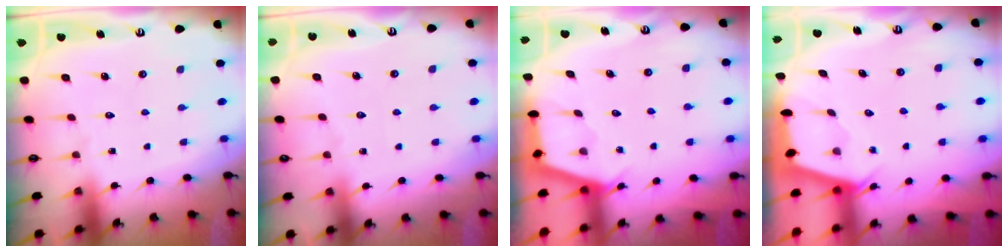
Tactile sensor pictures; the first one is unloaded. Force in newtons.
{"total": 2.4, "press": 2.4, "slide": 0.4}
{"total": 2.8, "press": 2.8, "slide": 0.4}
{"total": 2.0, "press": 2.0, "slide": 0.3}